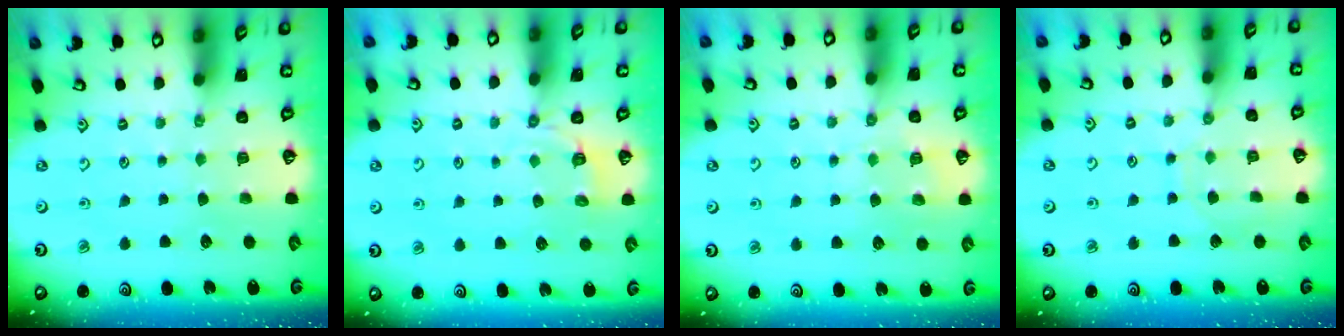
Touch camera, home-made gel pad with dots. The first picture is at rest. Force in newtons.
{"total": 2.9, "press": 2.0, "slide": 2.1}
{"total": 5.8, "press": 5.7, "slide": 0.6}
{"total": 5.7, "press": 5.7, "slide": 0.4}